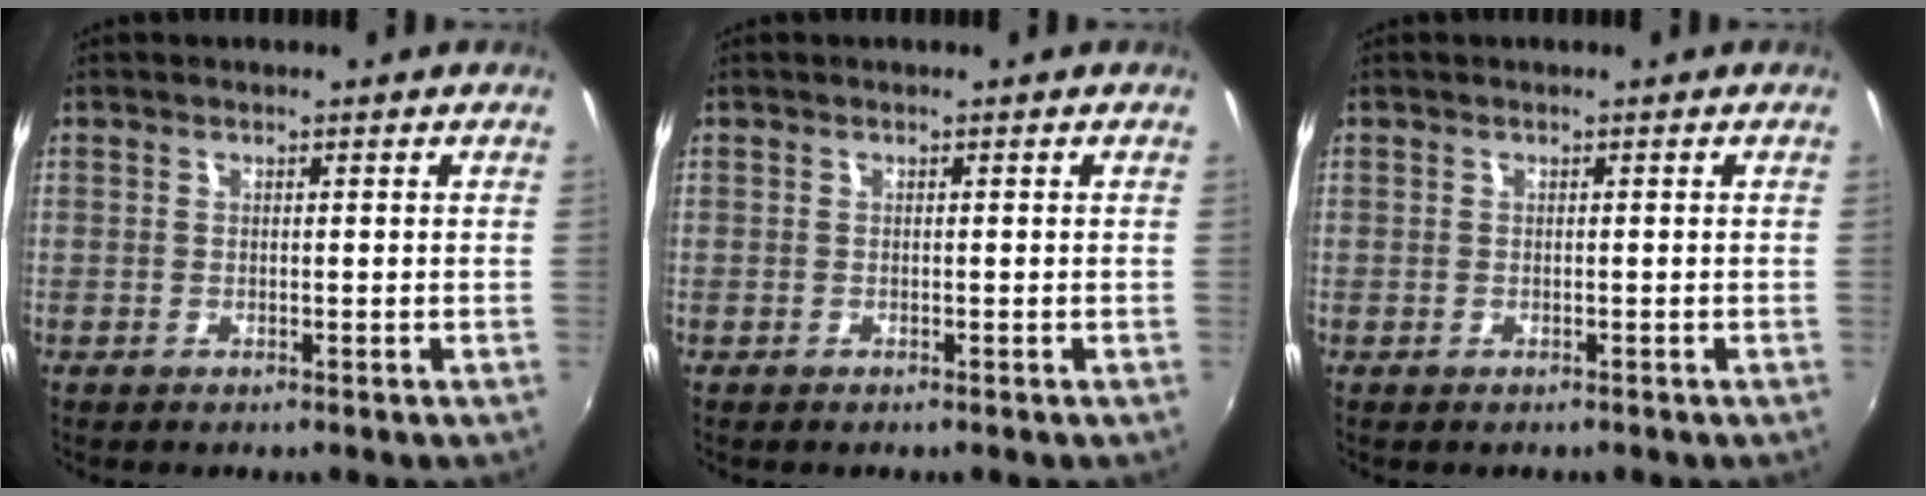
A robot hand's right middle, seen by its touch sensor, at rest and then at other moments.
{"total": 0.0}
{"total": 0.6, "force": [-0.3, 0.5, 0.0], "torque": [0.000, -0.003, -0.005]}